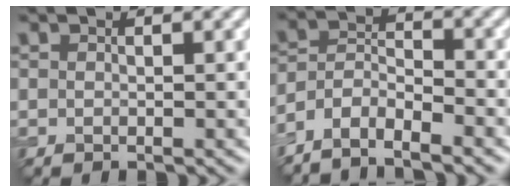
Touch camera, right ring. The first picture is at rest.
{"total": 4.6, "force": [-3.9, 1.2, 2.1], "torque": [-0.033, 0.001, -0.081]}